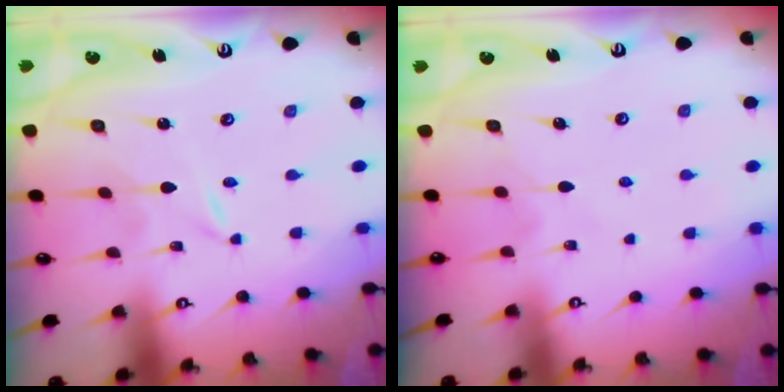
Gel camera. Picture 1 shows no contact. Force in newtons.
{"total": 6.2, "press": 6.1, "slide": 0.6}